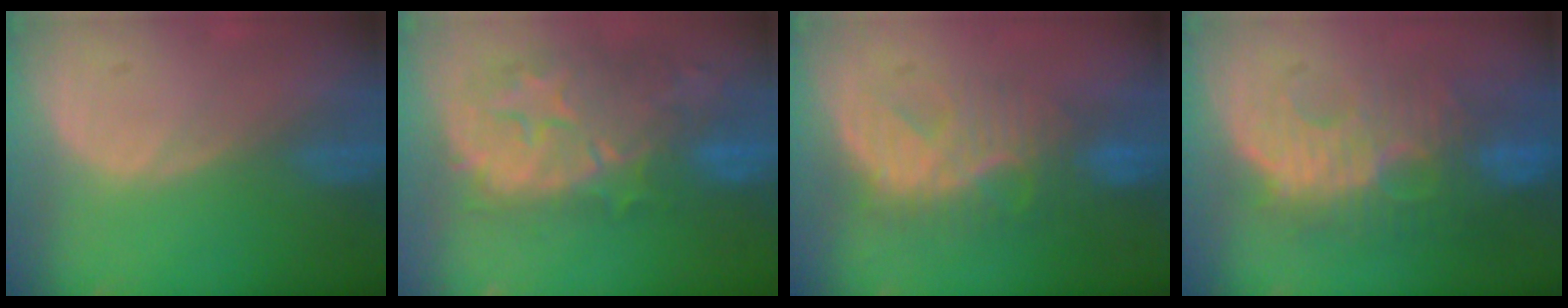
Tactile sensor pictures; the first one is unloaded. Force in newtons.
{"total": 11.4, "press": 10.5, "slide": 4.5}
{"total": 8.0, "press": 7.9, "slide": 1.1}
{"total": 10.8, "press": 9.9, "slide": 4.2}